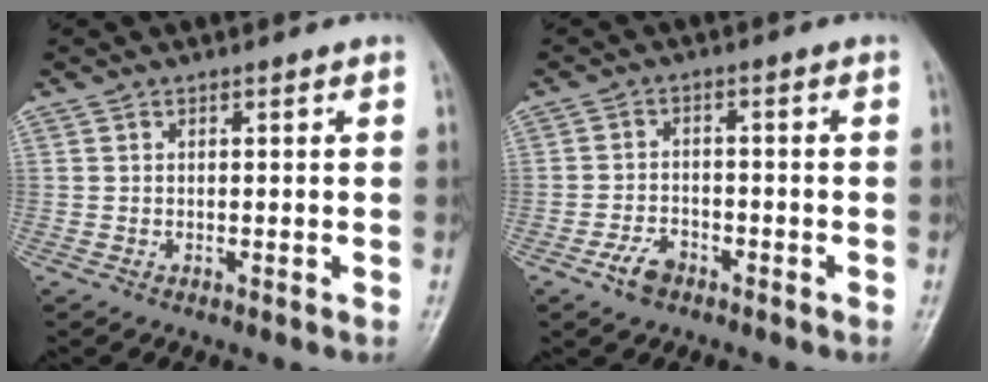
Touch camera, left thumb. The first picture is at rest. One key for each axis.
{"total": 4.3, "fx": -2.7, "fy": 2.5, "fz": 2.2, "tx": -0.036, "ty": 0.017, "tz": -0.049}